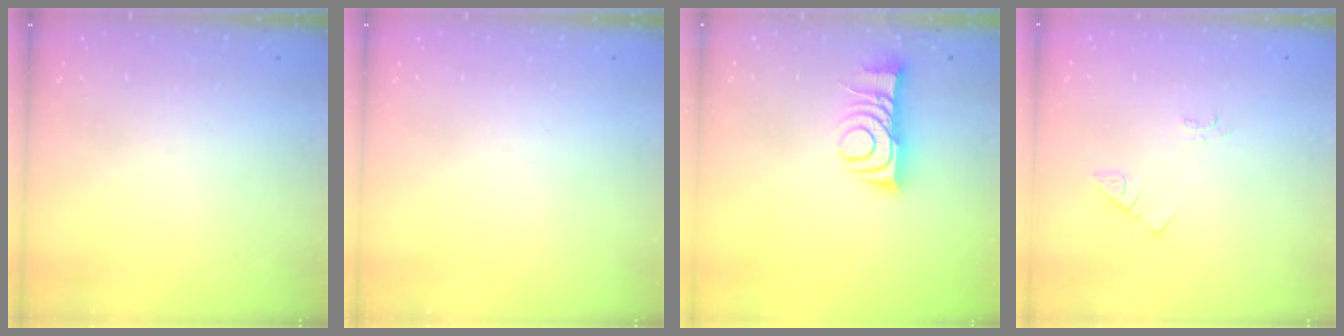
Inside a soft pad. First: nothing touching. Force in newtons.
{"total": 0.0}
{"total": 10.6, "press": 10.6, "slide": 1.0}
{"total": 2.5, "press": 2.5, "slide": 0.5}